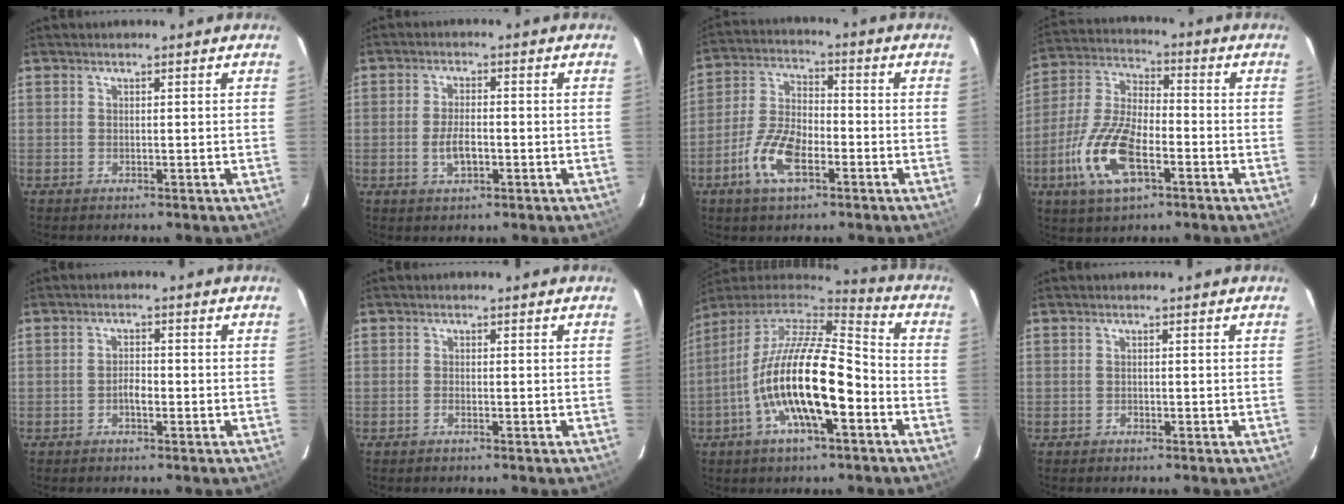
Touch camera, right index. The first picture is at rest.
{"total": 4.4, "force": [-1.4, 1.8, 3.8], "torque": [-0.076, -0.001, -0.023]}
{"total": 10.6, "force": [-5.0, 4.7, 8.0], "torque": [-0.172, 0.003, -0.097]}
{"total": 14.8, "force": [-5.9, 6.3, 12.0], "torque": [-0.264, -0.006, -0.114]}
{"total": 2.0, "force": [-1.0, 1.0, 1.5], "torque": [-0.030, 0.004, -0.019]}
{"total": 0.7, "force": [-0.6, 0.2, 0.4], "torque": [-0.009, 0.001, -0.012]}
{"total": 18.9, "force": [-6.1, 5.4, 17.1], "torque": [-0.314, -0.016, -0.117]}
{"total": 0.5, "force": [-0.4, 0.3, -0.1], "torque": [0.003, 0.001, -0.008]}